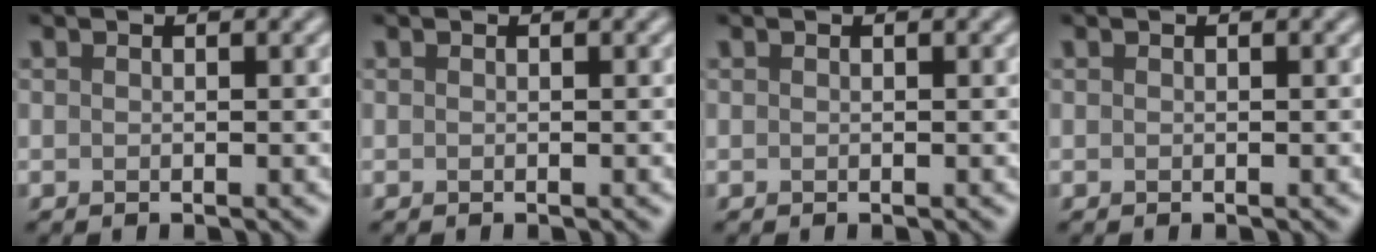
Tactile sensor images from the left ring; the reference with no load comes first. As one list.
[{"total": 0.0}, {"total": 0.0}, {"total": 0.0}]